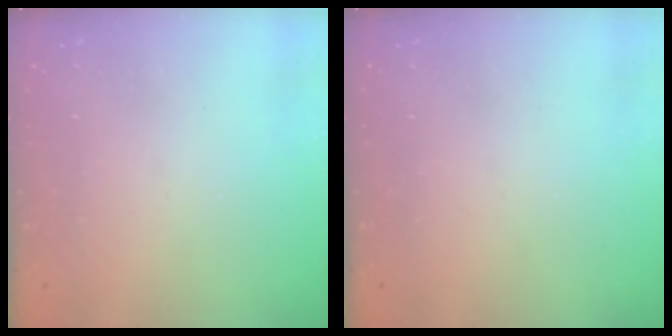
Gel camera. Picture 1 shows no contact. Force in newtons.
{"total": 0.0}